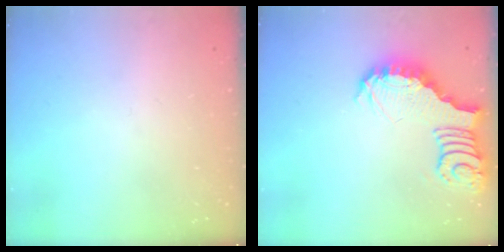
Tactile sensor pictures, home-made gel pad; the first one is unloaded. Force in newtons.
{"total": 3.8, "press": 3.7, "slide": 0.8}